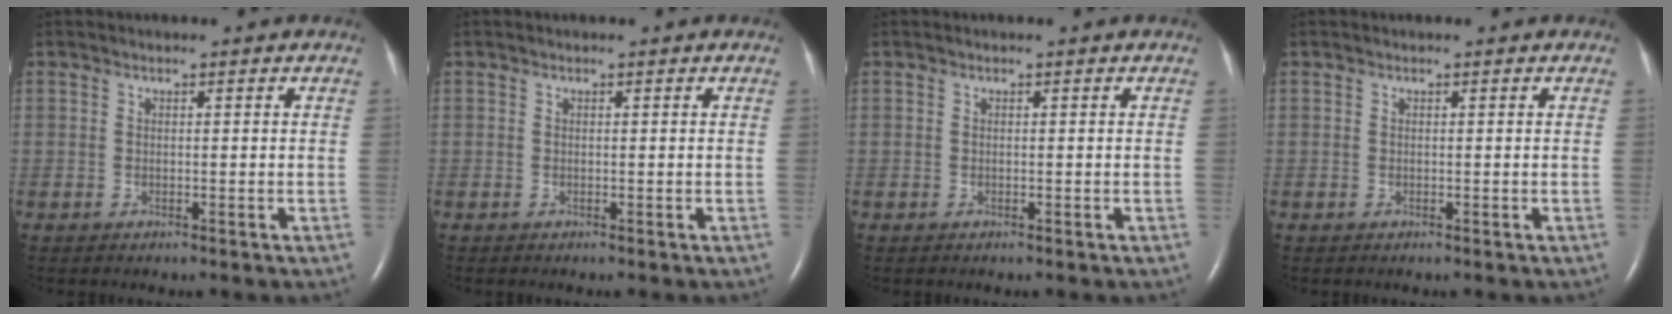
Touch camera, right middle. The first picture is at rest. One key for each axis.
{"total": 0.0}
{"total": 0.0}
{"total": 0.0}